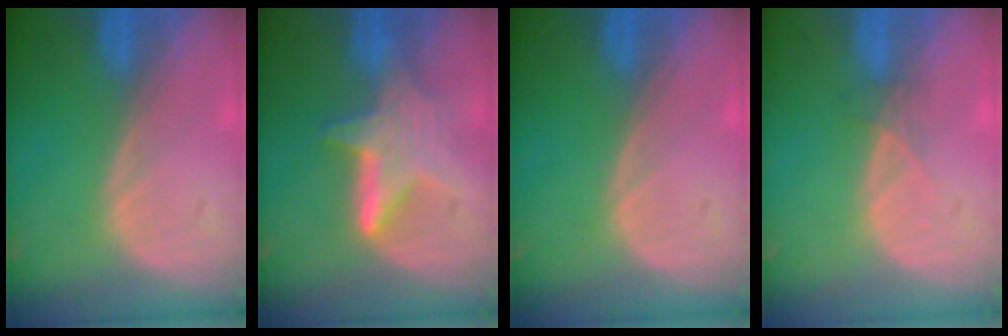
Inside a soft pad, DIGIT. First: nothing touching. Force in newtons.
{"total": 6.4, "press": 6.2, "slide": 1.7}
{"total": 0.0}
{"total": 1.1, "press": 1.1, "slide": 0.2}